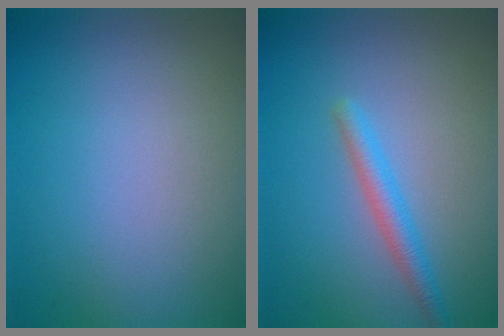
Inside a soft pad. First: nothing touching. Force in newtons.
{"total": 2.1, "press": 2.1, "slide": 0.1}